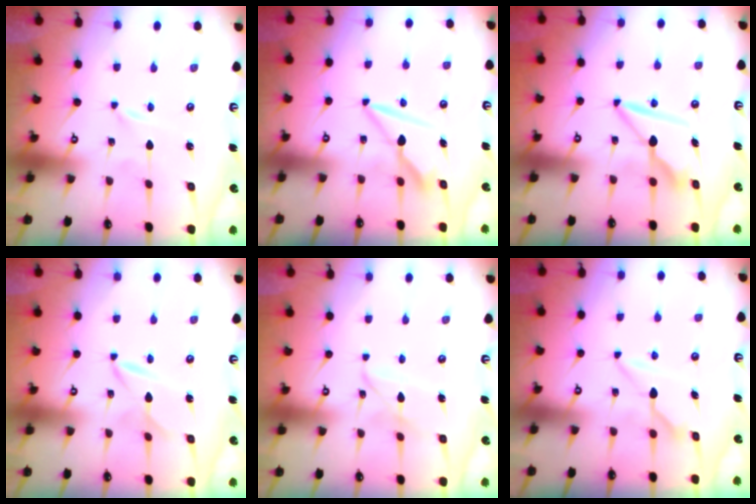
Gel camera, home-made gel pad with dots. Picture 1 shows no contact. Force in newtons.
{"total": 7.7, "press": 7.7, "slide": 0.3}
{"total": 8.8, "press": 8.8, "slide": 0.2}
{"total": 3.5, "press": 3.5, "slide": 0.4}
{"total": 6.1, "press": 6.1, "slide": 0.5}
{"total": 7.5, "press": 7.5, "slide": 0.8}